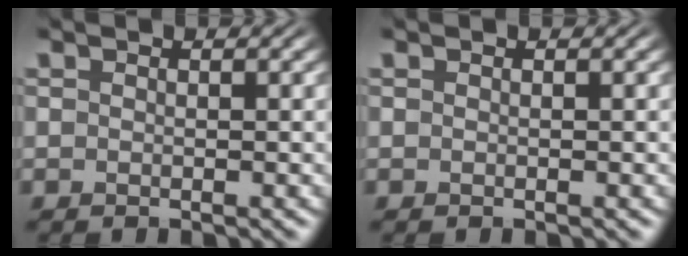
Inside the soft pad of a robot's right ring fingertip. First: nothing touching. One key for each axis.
{"total": 0.0}